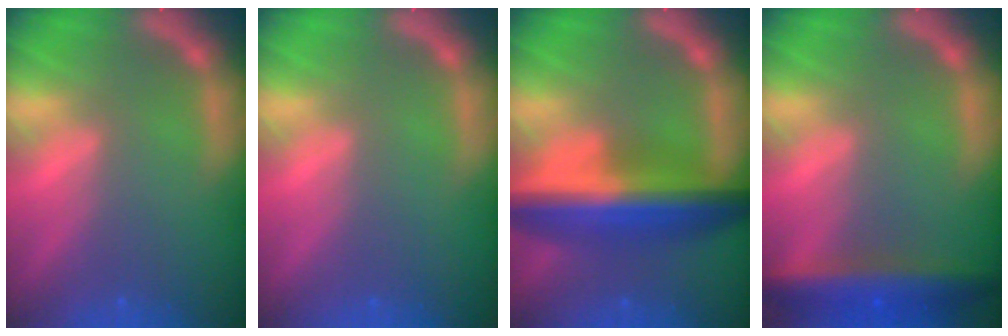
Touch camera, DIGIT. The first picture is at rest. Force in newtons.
{"total": 0.0}
{"total": 10.0}
{"total": 6.0}